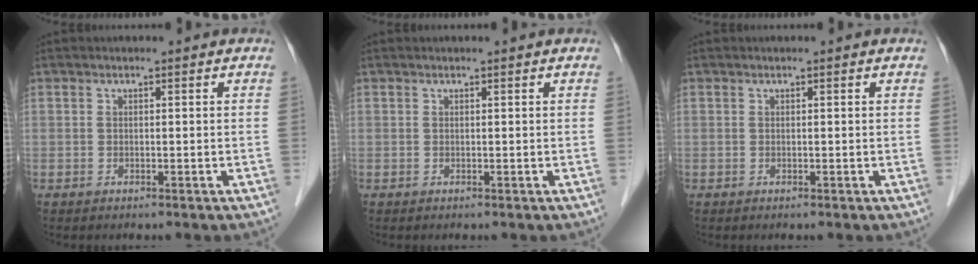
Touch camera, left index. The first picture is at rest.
{"total": 0.7, "force": [0.6, 0.0, 0.2], "torque": [-0.007, 0.005, 0.010]}
{"total": 0.0}